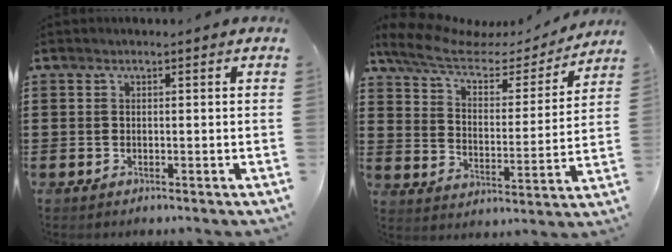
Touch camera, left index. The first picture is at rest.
{"total": 7.8, "force": [5.7, 3.2, 4.2], "torque": [-0.107, -0.020, 0.098]}